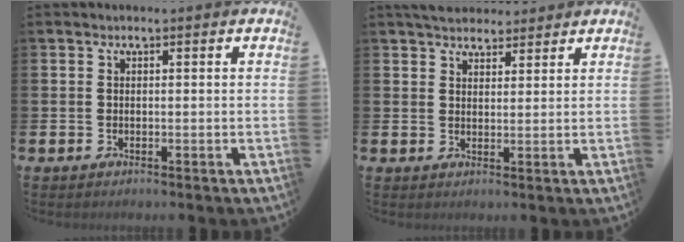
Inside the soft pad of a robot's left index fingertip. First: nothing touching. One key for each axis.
{"total": 4.2, "fx": 4.0, "fy": 1.4, "fz": 0.6, "tx": -0.022, "ty": -0.011, "tz": 0.073}